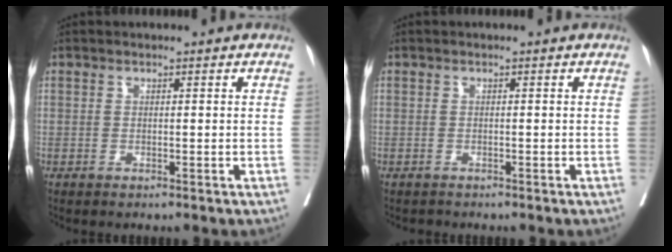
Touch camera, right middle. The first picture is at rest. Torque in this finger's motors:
{"motor_torque": [-0.24, -0.09, 0.00, 0.00]}